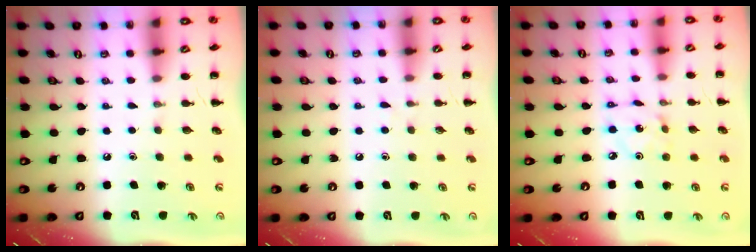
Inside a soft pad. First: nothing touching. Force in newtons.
{"total": 2.5, "press": 2.1, "slide": 1.3}
{"total": 2.1, "press": 2.0, "slide": 0.6}